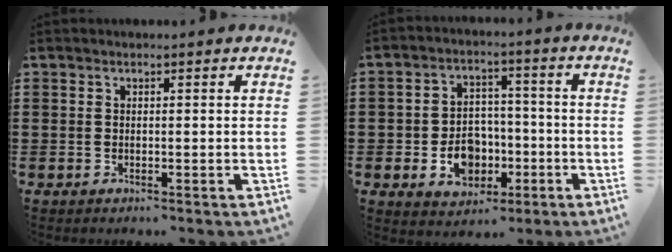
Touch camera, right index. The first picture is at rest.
{"total": 7.6, "force": [-2.0, 6.1, 4.0], "torque": [-0.068, 0.013, -0.034]}